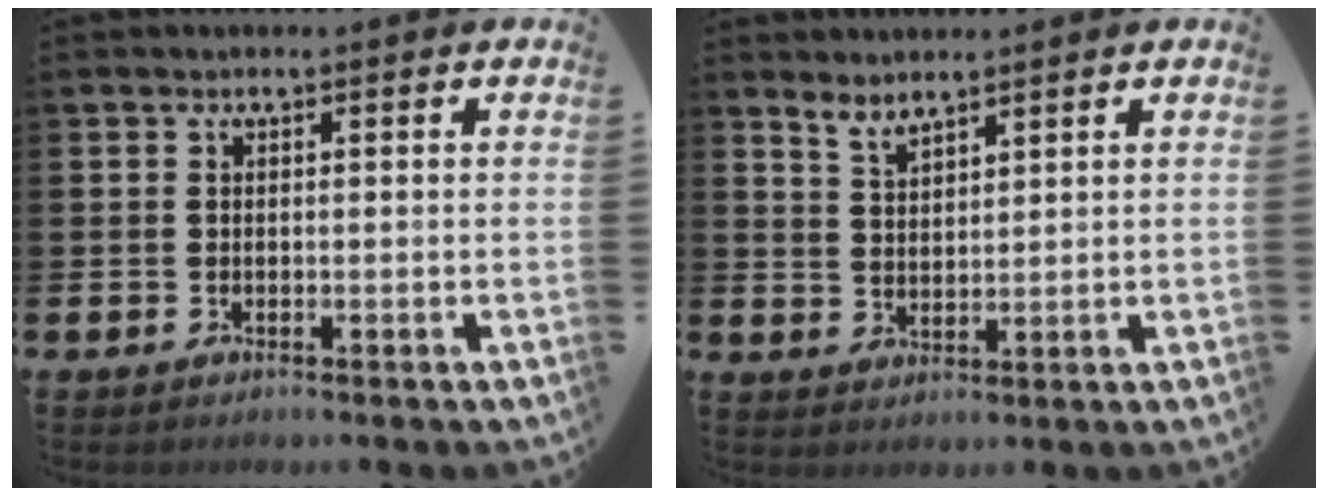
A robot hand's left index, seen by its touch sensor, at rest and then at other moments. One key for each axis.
{"total": 3.1, "fx": 3.1, "fy": 0.3, "fz": 0.4, "tx": -0.016, "ty": -0.015, "tz": 0.057}